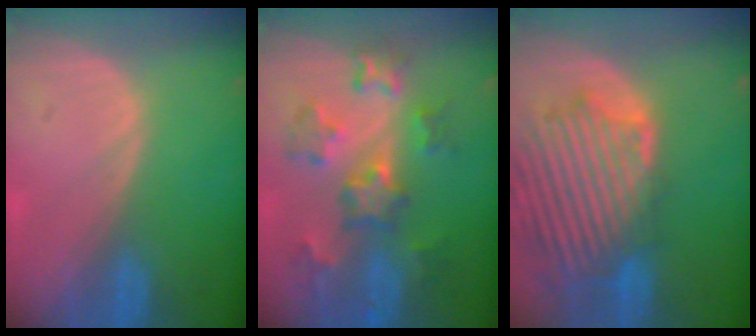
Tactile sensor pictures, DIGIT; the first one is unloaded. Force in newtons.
{"total": 7.9, "press": 7.7, "slide": 1.6}
{"total": 13.7, "press": 11.8, "slide": 6.9}